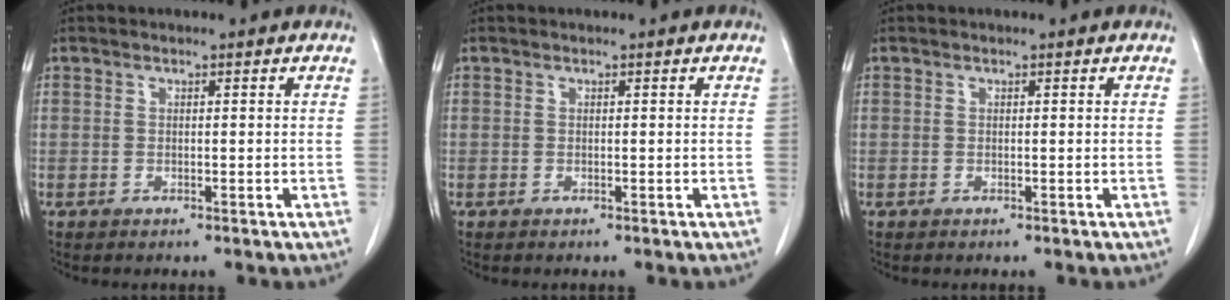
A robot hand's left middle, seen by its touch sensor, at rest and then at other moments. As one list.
[{"total": 0.0}, {"total": 0.0}]